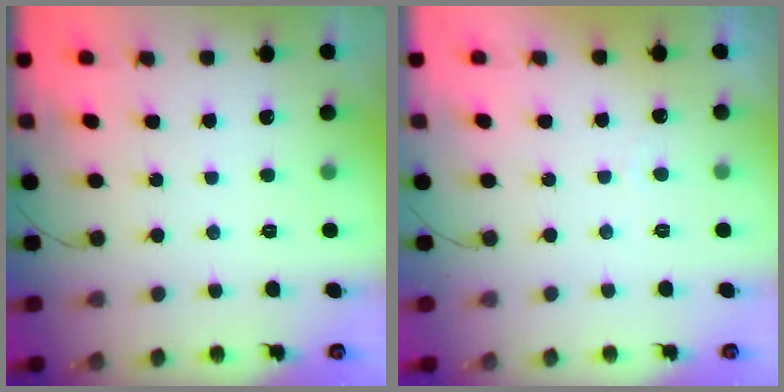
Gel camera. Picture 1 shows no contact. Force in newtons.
{"total": 1.7, "press": 1.6, "slide": 0.0}